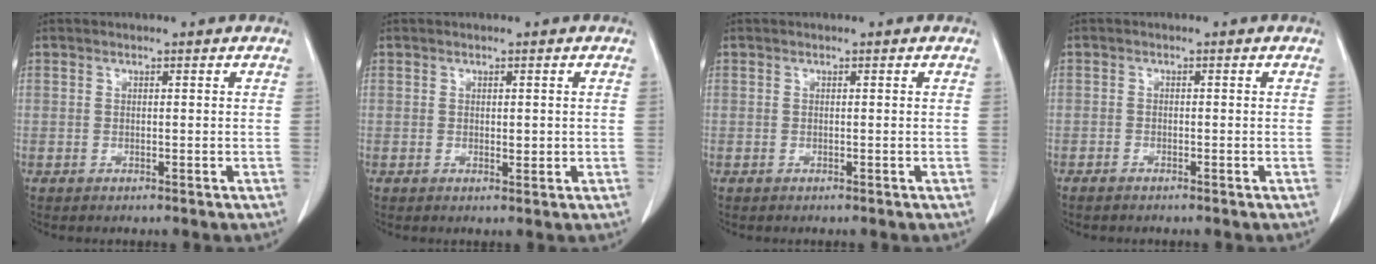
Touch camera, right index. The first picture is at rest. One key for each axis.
{"total": 1.2, "fx": 0.1, "fy": 0.6, "fz": 1.0, "tx": -0.015, "ty": -0.003, "tz": 0.004}
{"total": 0.0}
{"total": 0.8, "fx": -0.8, "fy": 0.2, "fz": 0.1, "tx": -0.003, "ty": 0.001, "tz": -0.015}